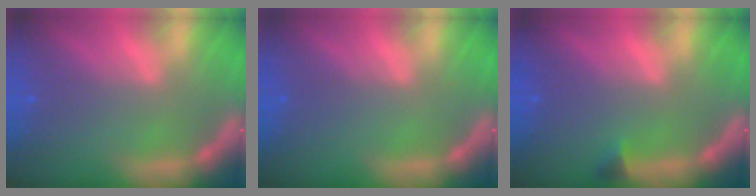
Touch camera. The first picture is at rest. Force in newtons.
{"total": 0.0}
{"total": 0.9}